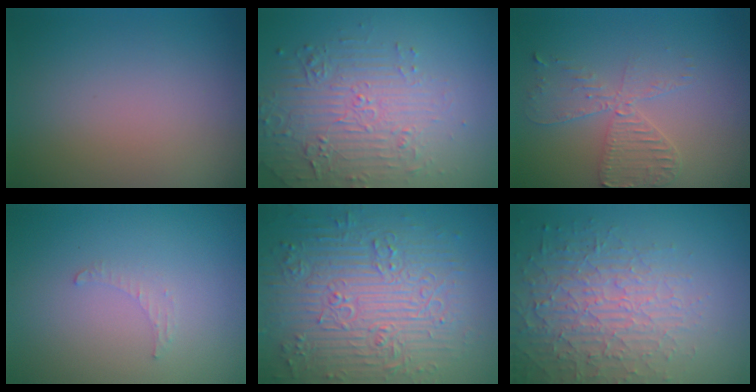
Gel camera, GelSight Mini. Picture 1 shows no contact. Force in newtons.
{"total": 5.1, "press": 3.9, "slide": 3.3}
{"total": 3.7, "press": 3.2, "slide": 1.9}
{"total": 0.8, "press": 0.8, "slide": 0.3}
{"total": 9.4, "press": 6.8, "slide": 6.5}
{"total": 5.3, "press": 4.6, "slide": 2.5}